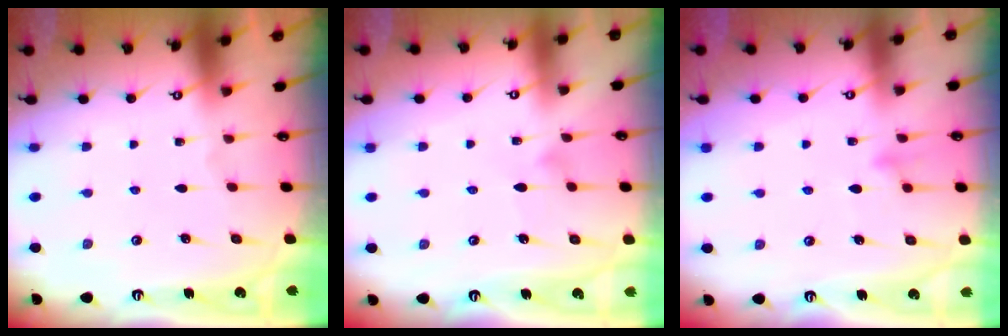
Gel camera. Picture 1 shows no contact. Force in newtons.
{"total": 3.3, "press": 3.3, "slide": 0.1}
{"total": 8.5, "press": 8.5, "slide": 0.5}